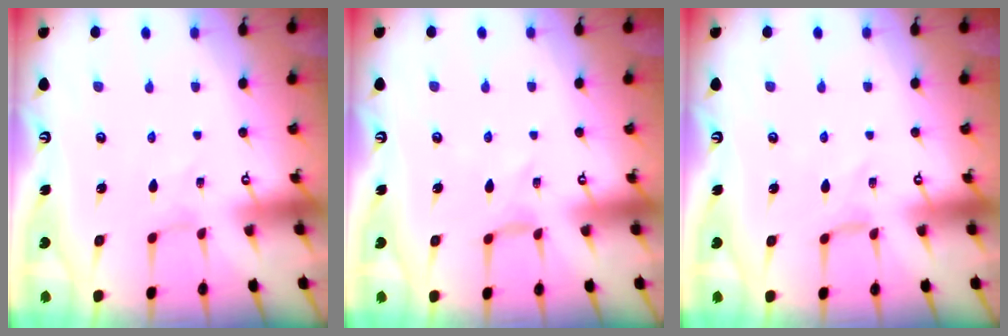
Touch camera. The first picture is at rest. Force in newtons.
{"total": 0.7, "press": 0.7, "slide": 0.2}
{"total": 0.0}